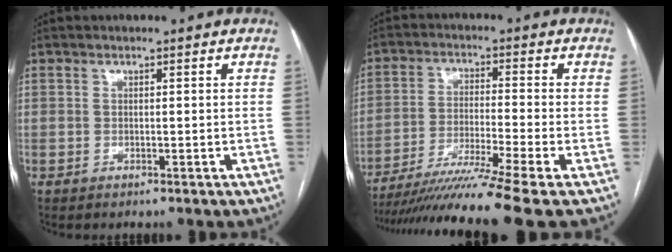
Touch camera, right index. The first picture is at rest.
{"total": 13.2, "force": [-10.6, -3.3, 7.1], "torque": [-0.119, -0.031, -0.176]}